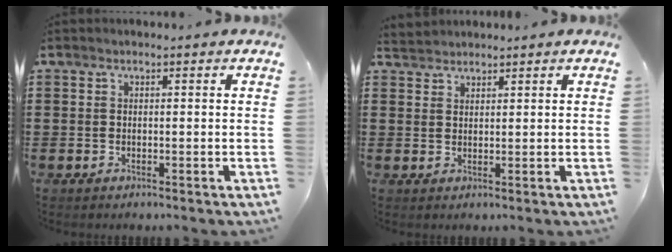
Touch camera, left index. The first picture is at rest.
{"total": 1.8, "force": [1.7, 0.4, -0.3], "torque": [-0.001, 0.004, 0.036]}